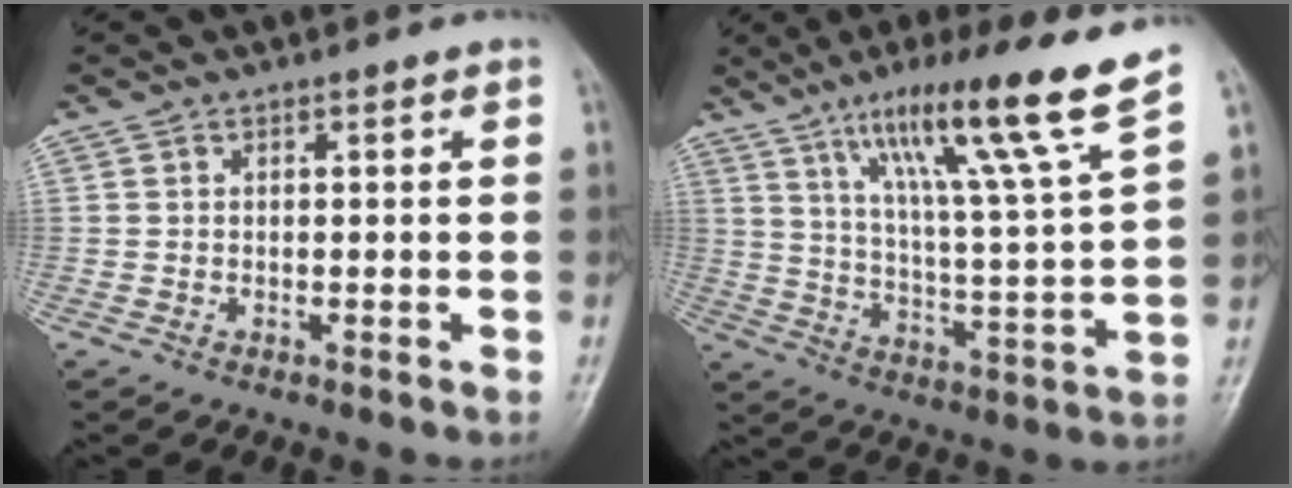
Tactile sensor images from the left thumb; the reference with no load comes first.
{"total": 17.7, "force": [11.5, -0.5, 13.5], "torque": [-0.205, -0.058, 0.182]}